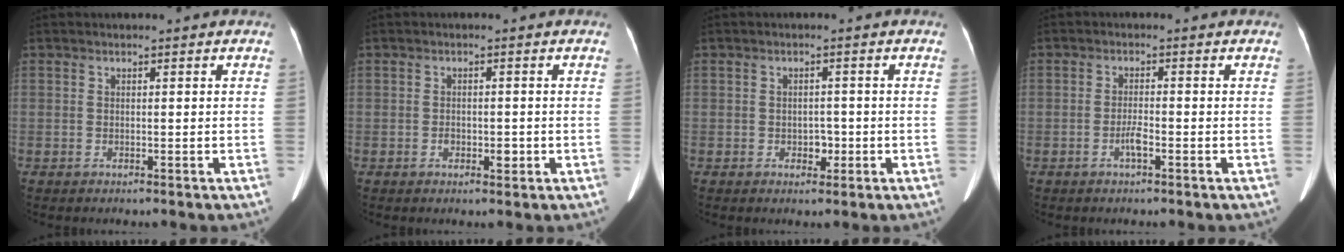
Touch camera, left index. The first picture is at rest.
{"total": 1.9, "force": [-0.6, 1.2, 1.4], "torque": [-0.022, 0.002, -0.006]}
{"total": 1.9, "force": [-0.5, 1.4, 1.2], "torque": [-0.017, 0.002, -0.002]}
{"total": 2.0, "force": [-1.0, 0.2, 1.7], "torque": [-0.034, -0.001, -0.019]}